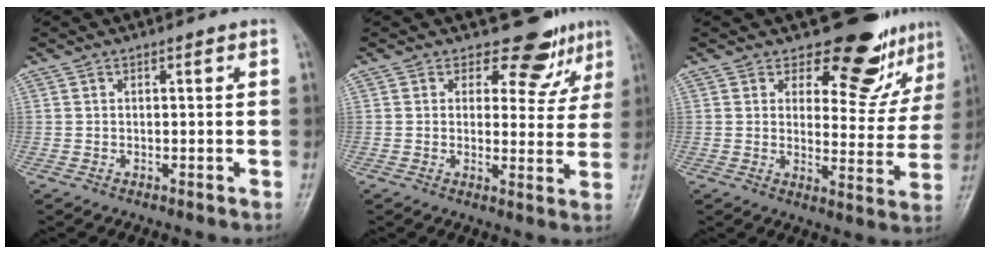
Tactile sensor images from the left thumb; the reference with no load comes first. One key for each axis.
{"total": 7.0, "fx": 5.3, "fy": 4.3, "fz": 1.3, "tx": 0.020, "ty": -0.037, "tz": 0.055}
{"total": 12.8, "fx": 10.7, "fy": 5.9, "fz": 3.7, "tx": 0.001, "ty": -0.089, "tz": 0.123}